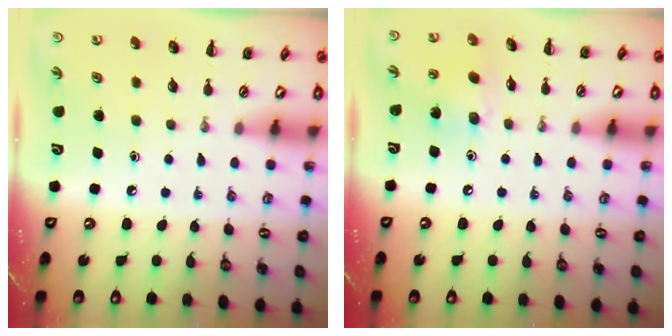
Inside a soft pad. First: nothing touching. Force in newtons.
{"total": 6.6, "press": 6.6, "slide": 0.7}